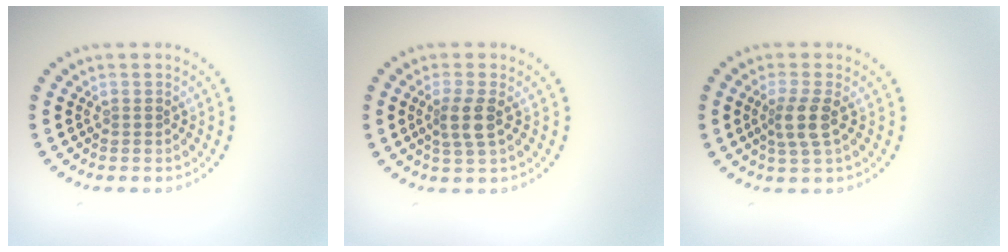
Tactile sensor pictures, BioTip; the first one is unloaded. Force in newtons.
{"total": 2.2, "press": 1.9, "slide": 1.1}
{"total": 2.5, "press": 2.1, "slide": 1.4}